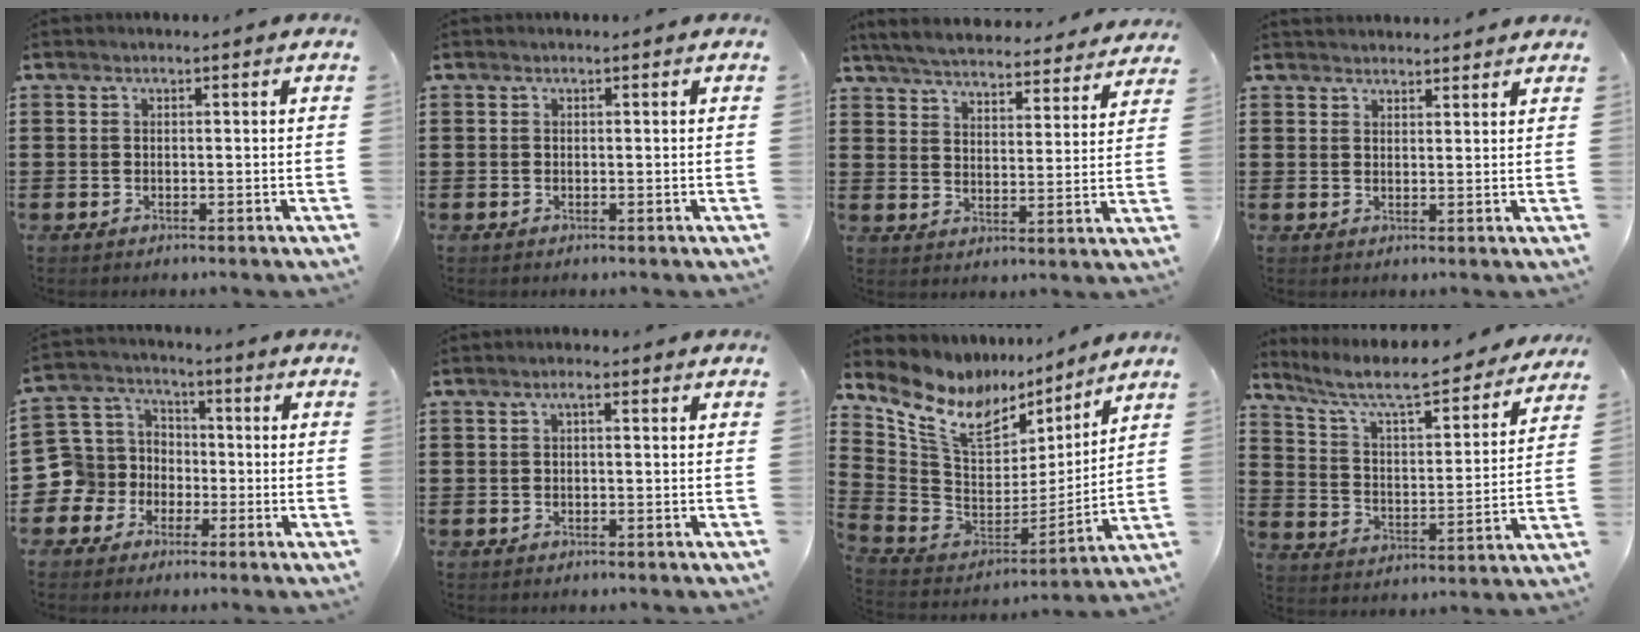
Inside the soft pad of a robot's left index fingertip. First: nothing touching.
{"total": 0.0}
{"total": 5.5, "force": [5.4, 0.1, 1.0], "torque": [-0.046, -0.037, 0.091]}
{"total": 1.9, "force": [1.9, 0.1, -0.1], "torque": [-0.002, -0.002, 0.038]}
{"total": 7.8, "force": [-2.2, 7.4, 0.6], "torque": [-0.077, 0.000, -0.048]}
{"total": 1.3, "force": [-0.2, 0.2, 1.3], "torque": [-0.025, 0.001, -0.004]}
{"total": 11.1, "force": [7.1, 6.3, 5.8], "torque": [-0.150, -0.043, 0.125]}
{"total": 7.9, "force": [6.8, 0.8, 4.0], "torque": [-0.107, -0.044, 0.110]}